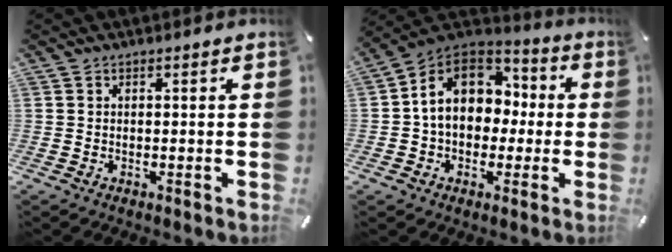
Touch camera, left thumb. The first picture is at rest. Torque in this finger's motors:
{"motor_torque": [2.38, 2.63, 1.16, 0.69, 0.17]}